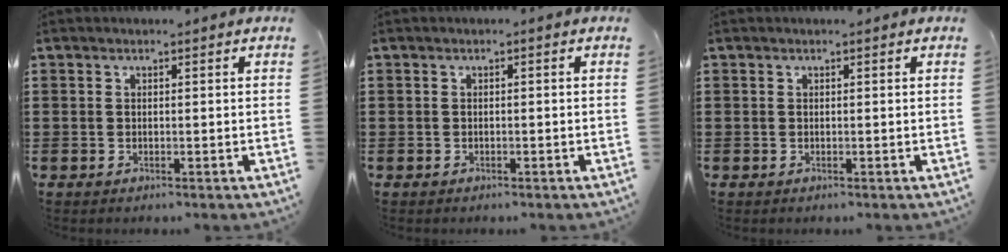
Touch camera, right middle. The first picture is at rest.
{"total": 0.0}
{"total": 0.0}